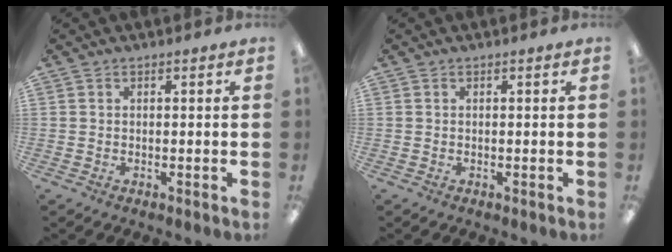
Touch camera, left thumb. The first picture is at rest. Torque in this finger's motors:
{"motor_torque": [-0.09, 0.10, -0.13, 0.25, 0.00]}